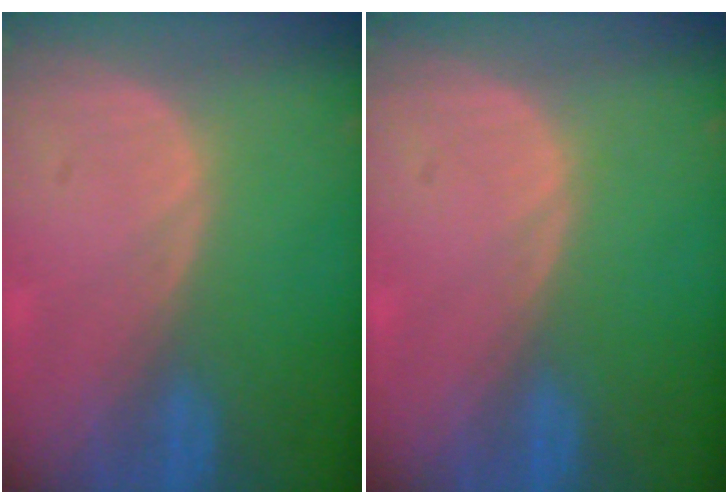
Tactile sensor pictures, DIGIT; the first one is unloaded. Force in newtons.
{"total": 0.0}